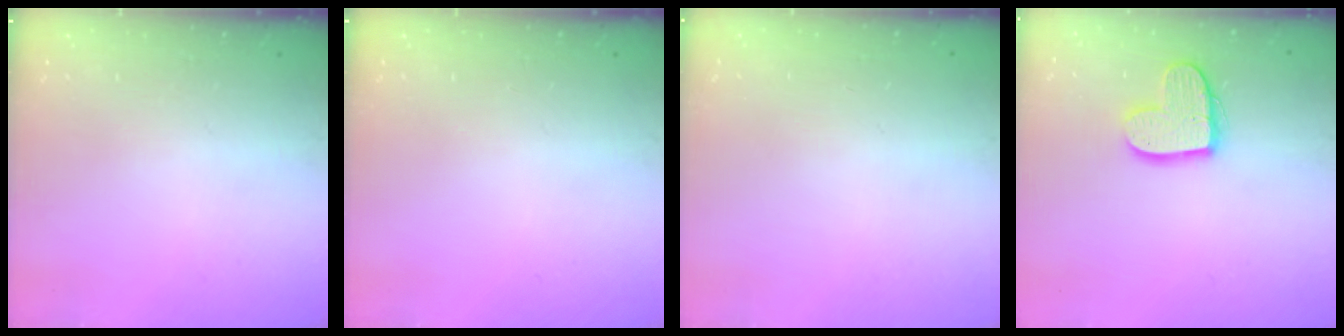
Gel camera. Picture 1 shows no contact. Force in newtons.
{"total": 0.0}
{"total": 0.0}
{"total": 13.5, "press": 13.5, "slide": 0.9}